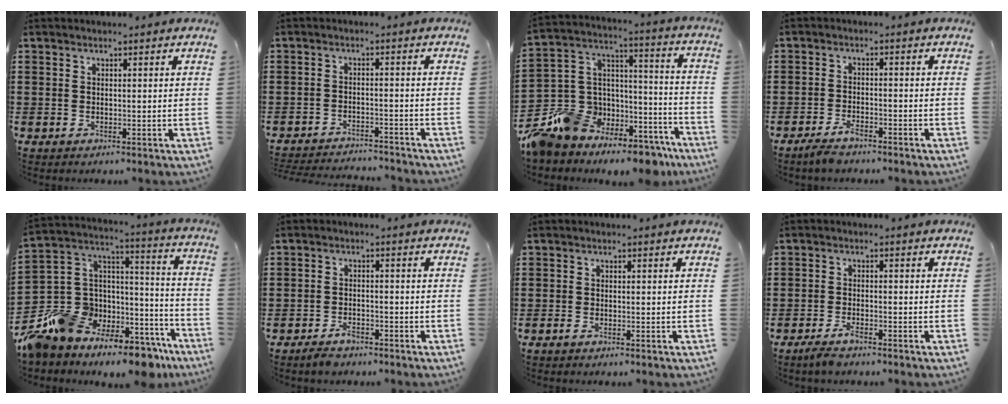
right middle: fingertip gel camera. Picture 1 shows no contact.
{"total": 3.2, "force": [-3.2, 0.2, 0.1], "torque": [-0.007, 0.002, -0.068]}
{"total": 10.4, "force": [-8.8, 5.5, 0.3], "torque": [-0.049, 0.008, -0.171]}
{"total": 3.0, "force": [-2.5, 0.8, 1.4], "torque": [-0.038, 0.001, -0.053]}
{"total": 12.0, "force": [-10.2, 6.2, 1.1], "torque": [-0.062, 0.007, -0.197]}
{"total": 2.6, "force": [-2.3, 1.0, 0.8], "torque": [-0.017, 0.004, -0.046]}
{"total": 0.9, "force": [-0.7, 0.2, 0.5], "torque": [-0.011, -0.004, -0.013]}
{"total": 2.7, "force": [-2.2, 0.6, 1.5], "torque": [-0.040, -0.002, -0.046]}